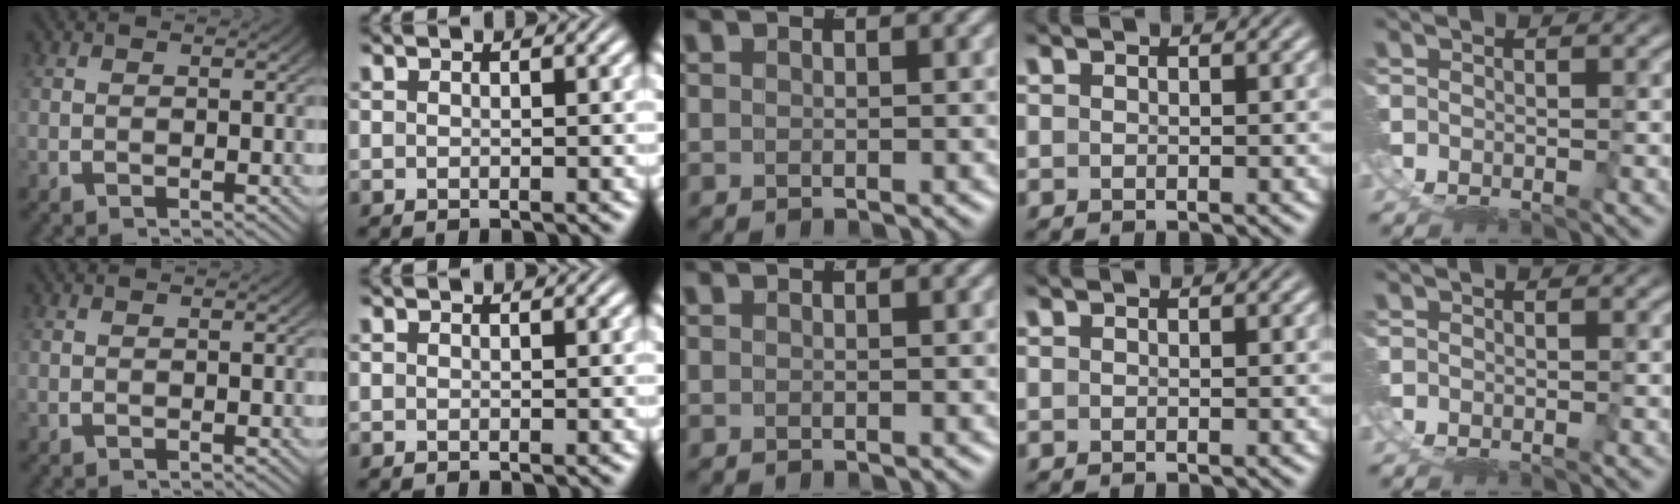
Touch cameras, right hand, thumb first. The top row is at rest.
{}